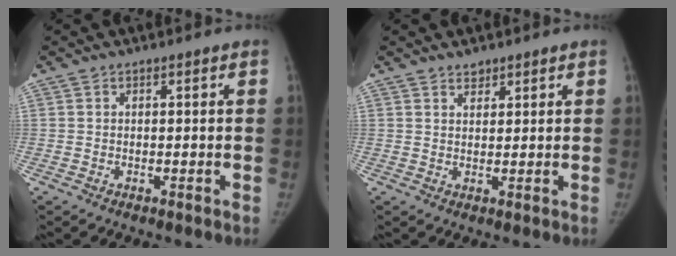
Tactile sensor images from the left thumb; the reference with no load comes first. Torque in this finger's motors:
{"motor_torque": [-0.15, -0.11, -0.16, 0.18, -0.04]}